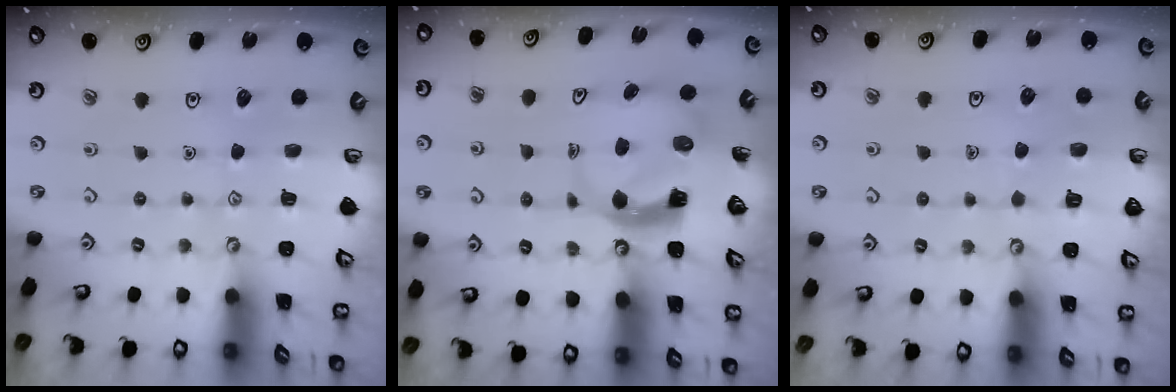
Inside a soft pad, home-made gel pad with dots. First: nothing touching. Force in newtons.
{"total": 5.1, "press": 5.0, "slide": 0.7}
{"total": 4.3, "press": 4.3, "slide": 0.4}